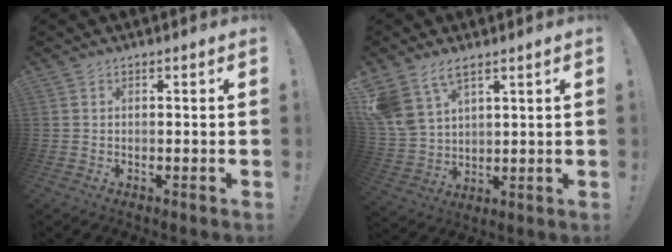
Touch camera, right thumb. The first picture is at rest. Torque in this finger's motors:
{"motor_torque": [1.38, 2.70, 1.48, 1.06, 0.16]}